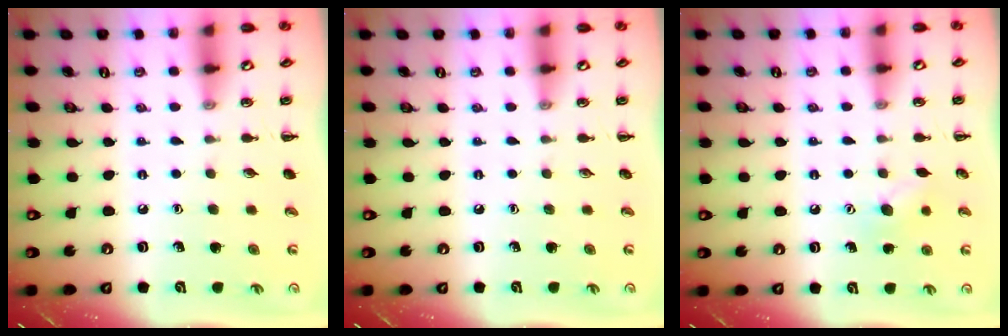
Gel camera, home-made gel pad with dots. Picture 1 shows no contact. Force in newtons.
{"total": 0.0}
{"total": 7.0, "press": 6.8, "slide": 1.7}